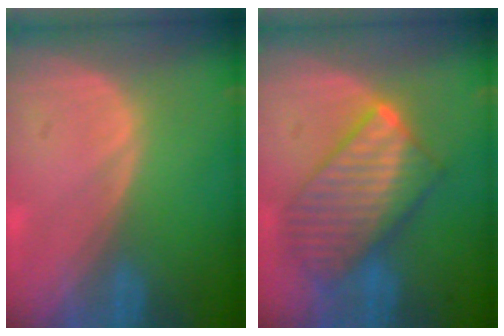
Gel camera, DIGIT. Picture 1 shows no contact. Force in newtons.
{"total": 10.0, "press": 9.9, "slide": 0.8}